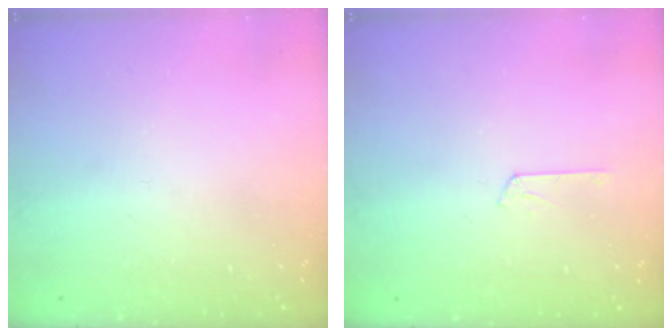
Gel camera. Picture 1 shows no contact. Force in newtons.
{"total": 2.9, "press": 2.9, "slide": 0.3}